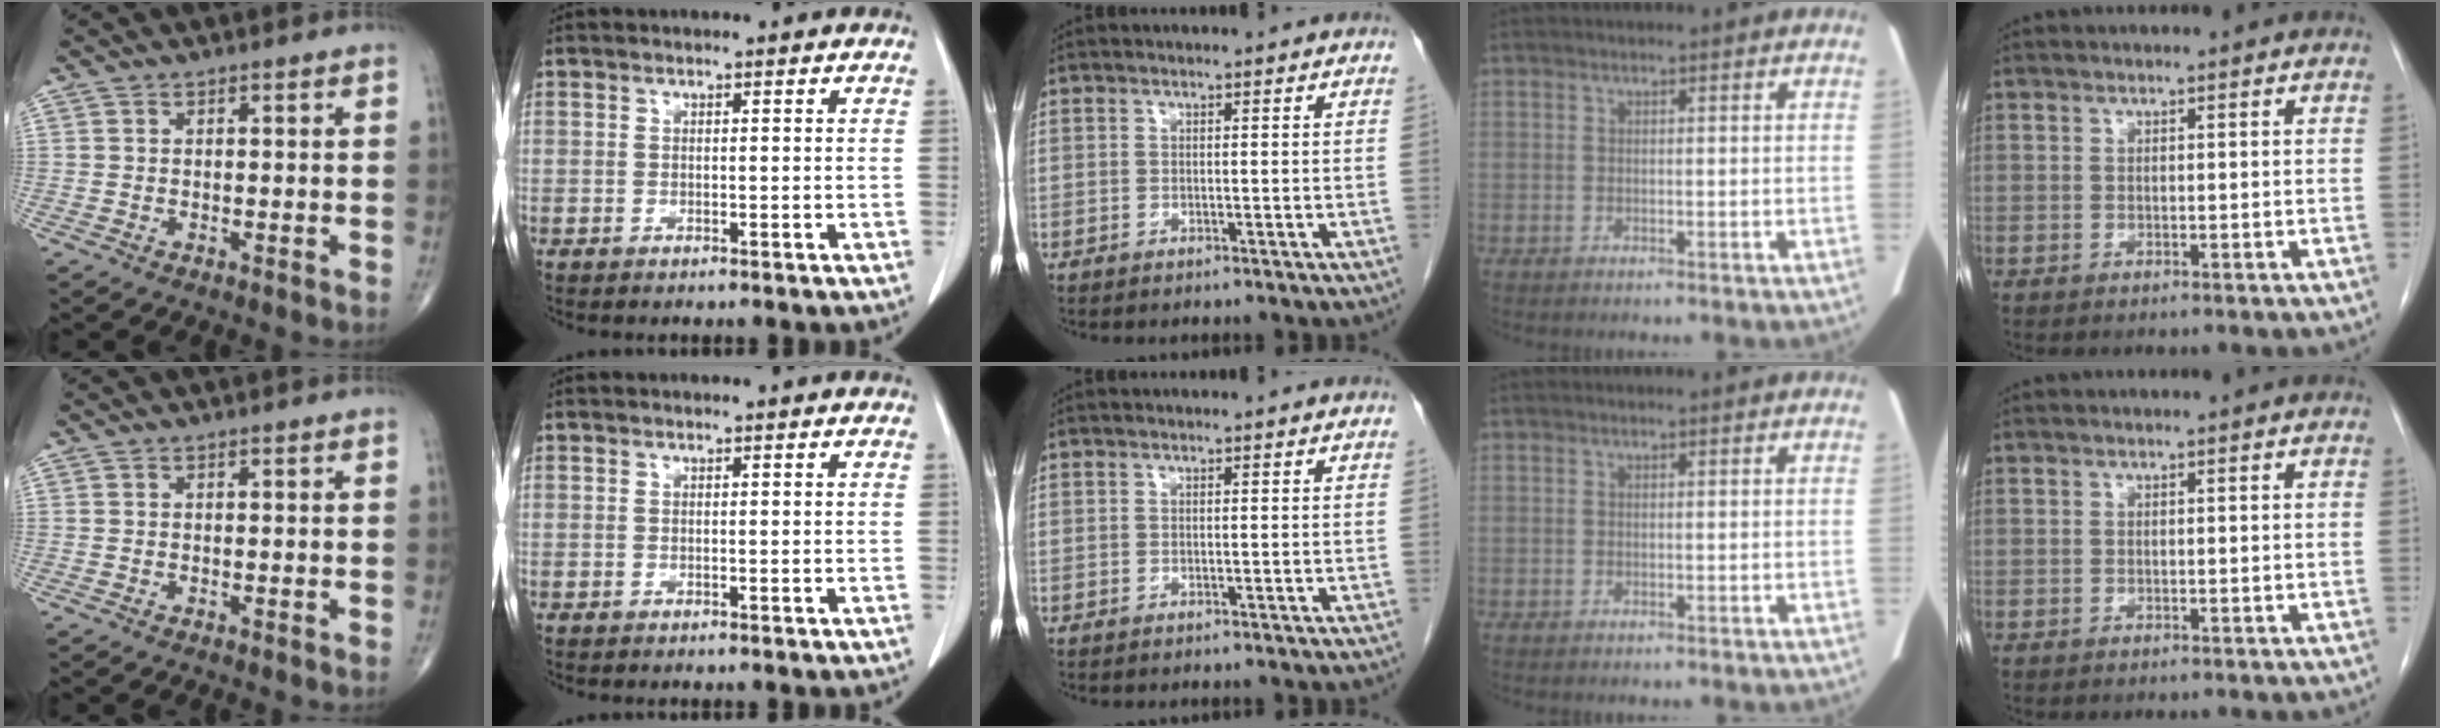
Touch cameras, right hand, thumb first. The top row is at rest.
{}